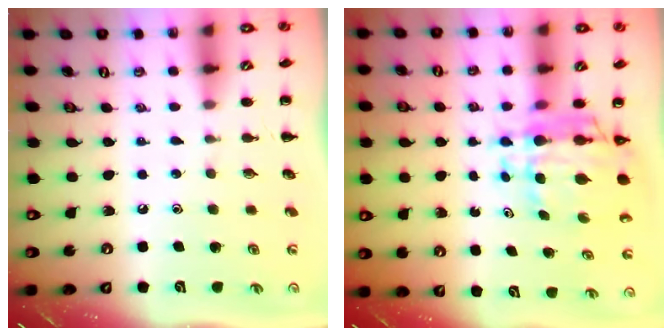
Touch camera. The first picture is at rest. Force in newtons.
{"total": 8.8, "press": 8.3, "slide": 3.0}